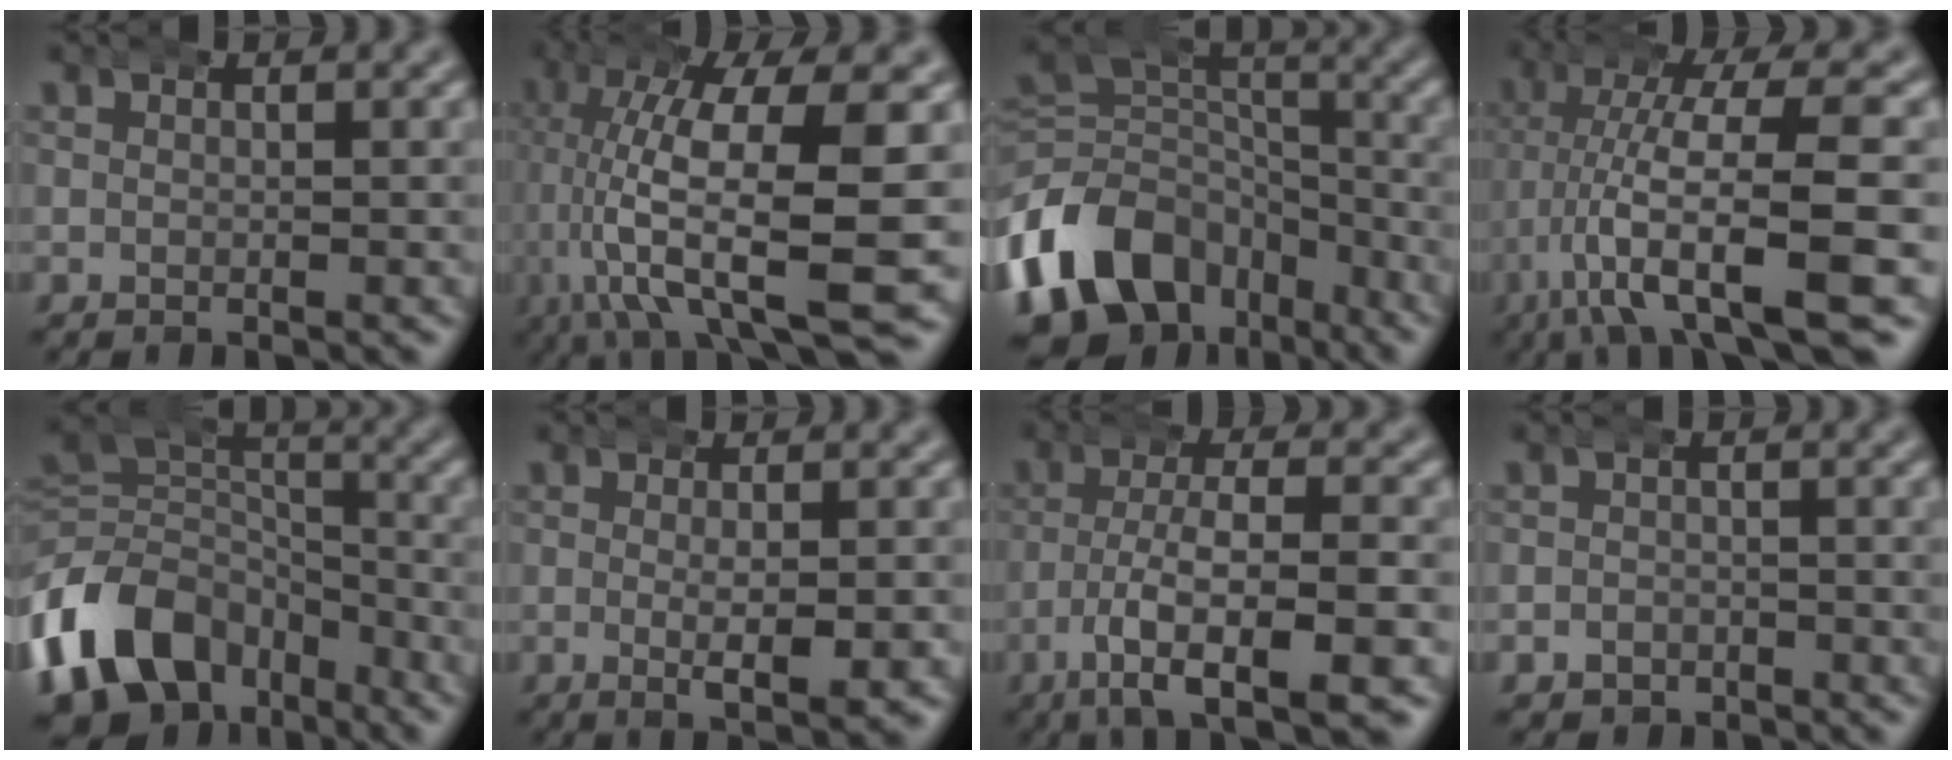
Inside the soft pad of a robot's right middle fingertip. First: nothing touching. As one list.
[{"total": 12.5, "force": [-3.1, 5.1, 10.9], "torque": [-0.195, -0.022, -0.036]}, {"total": 13.8, "force": [-4.2, 10.9, 7.3], "torque": [-0.147, -0.057, -0.060]}, {"total": 10.9, "force": [-4.2, 3.4, 9.4], "torque": [-0.176, -0.019, -0.054]}, {"total": 12.4, "force": [-4.2, 9.7, 6.4], "torque": [-0.129, -0.050, -0.062]}, {"total": 4.0, "force": [-0.8, 1.3, 3.7], "torque": [-0.059, -0.002, -0.013]}, {"total": 8.0, "force": [-4.3, 2.7, 6.2], "torque": [-0.118, -0.026, -0.057]}, {"total": 2.5, "force": [-1.5, 2.0, -0.1], "torque": [-0.002, -0.014, -0.022]}]